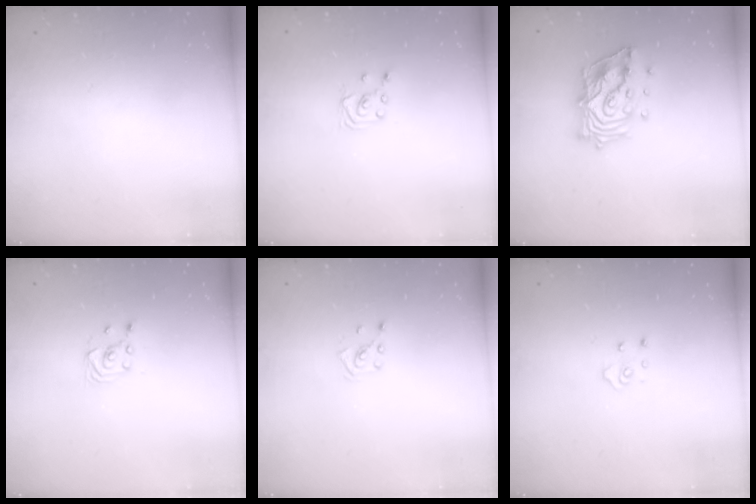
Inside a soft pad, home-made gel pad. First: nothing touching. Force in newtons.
{"total": 2.0, "press": 2.0, "slide": 0.2}
{"total": 16.3, "press": 16.1, "slide": 2.3}
{"total": 2.5, "press": 2.2, "slide": 1.1}
{"total": 2.2, "press": 2.2, "slide": 0.3}
{"total": 4.0, "press": 4.0, "slide": 0.4}